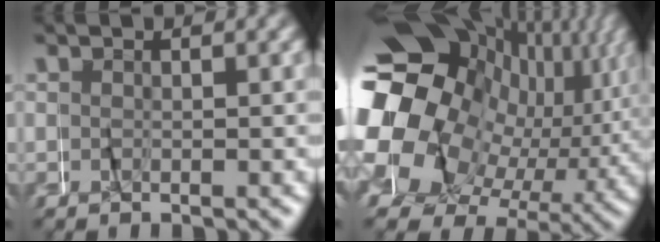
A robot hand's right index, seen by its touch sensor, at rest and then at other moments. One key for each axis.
{"total": 24.5, "fx": 1.7, "fy": 18.4, "fz": 16.0, "tx": -0.267, "ty": -0.002, "tz": 0.006}